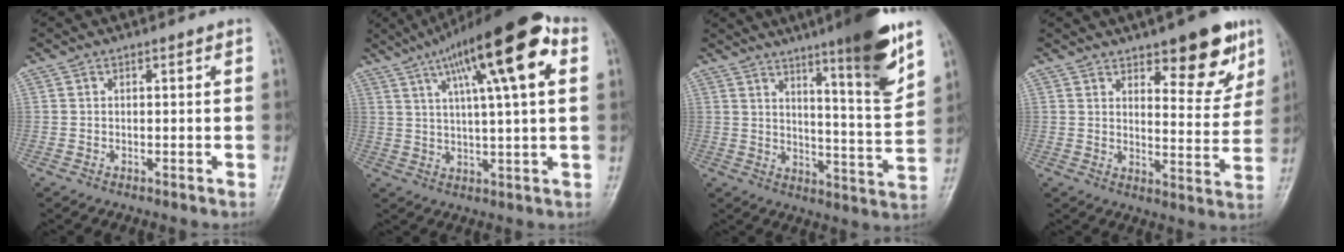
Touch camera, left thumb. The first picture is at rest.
{"total": 19.5, "force": [8.0, 4.4, 17.2], "torque": [-0.262, 0.011, 0.122]}
{"total": 15.3, "force": [9.3, 1.3, 12.1], "torque": [-0.160, -0.058, 0.140]}
{"total": 12.5, "force": [7.7, 4.8, 8.7], "torque": [-0.073, -0.044, 0.106]}